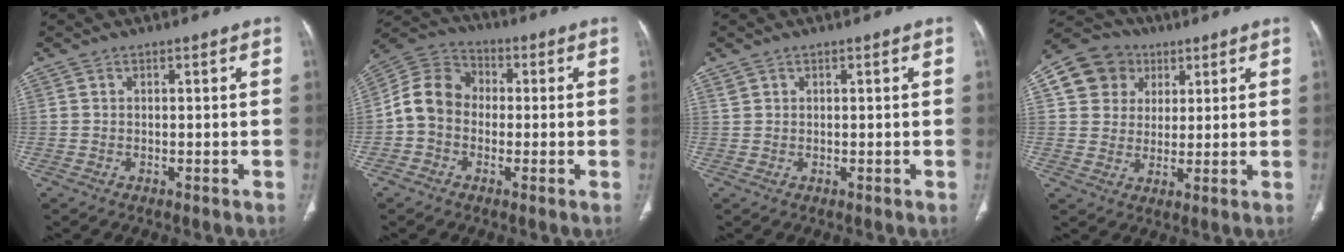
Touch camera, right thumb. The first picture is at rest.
{"total": 9.5, "force": [-0.9, 7.8, 5.2], "torque": [-0.088, 0.036, -0.033]}
{"total": 0.7, "force": [0.5, 0.4, 0.1], "torque": [-0.001, 0.001, 0.012]}
{"total": 10.5, "force": [3.9, 9.3, 3.0], "torque": [-0.031, 0.005, 0.064]}